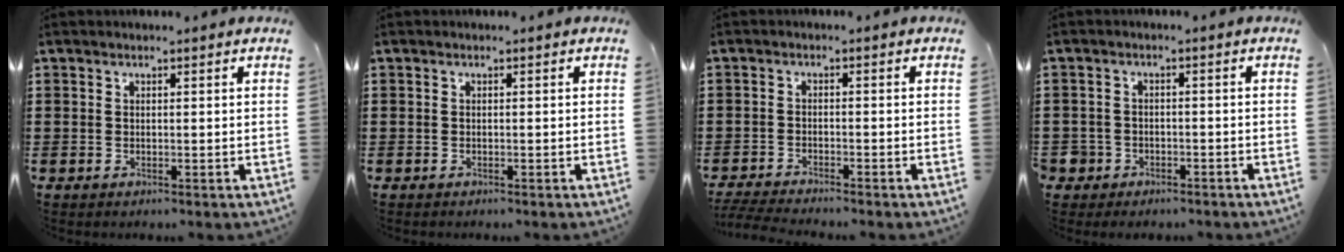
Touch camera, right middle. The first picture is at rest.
{"total": 0.0}
{"total": 3.0, "force": [-2.9, -0.1, 0.6], "torque": [-0.027, -0.010, -0.064]}
{"total": 2.4, "force": [-1.8, 1.5, 0.1], "torque": [-0.007, -0.001, -0.042]}